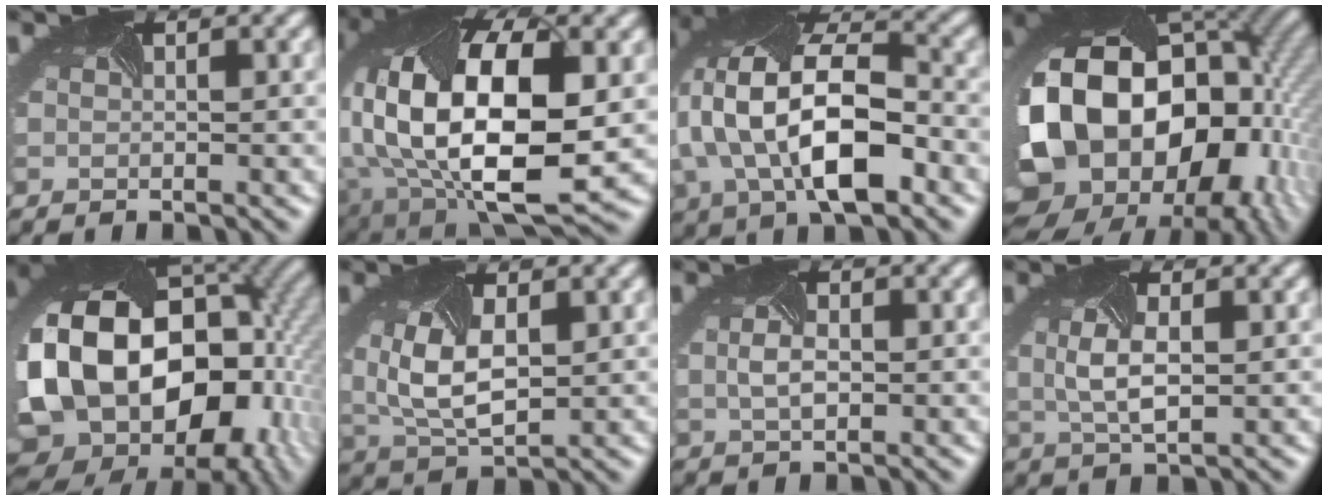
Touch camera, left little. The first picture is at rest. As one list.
[{"total": 16.4, "force": [0.5, 9.1, 13.6], "torque": [-0.271, -0.036, 0.024]}, {"total": 12.9, "force": [-1.7, 7.2, 10.6], "torque": [-0.209, -0.004, -0.033]}, {"total": 20.9, "force": [-3.5, 14.6, 14.6], "torque": [-0.285, -0.045, -0.045]}, {"total": 23.1, "force": [-3.1, 17.1, 15.2], "torque": [-0.291, -0.031, -0.074]}, {"total": 6.4, "force": [0.4, 3.5, 5.4], "torque": [-0.122, -0.004, 0.009]}, {"total": 1.9, "force": [0.0, 1.1, 1.6], "torque": [-0.039, -0.006, 0.002]}, {"total": 3.7, "force": [0.2, 1.6, 3.3], "torque": [-0.080, -0.003, 0.008]}]